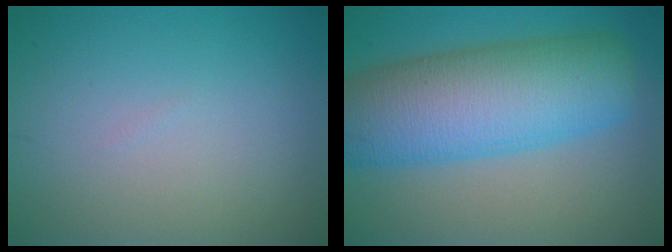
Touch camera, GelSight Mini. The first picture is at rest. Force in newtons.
{"total": 11.5, "press": 11.5, "slide": 0.3}